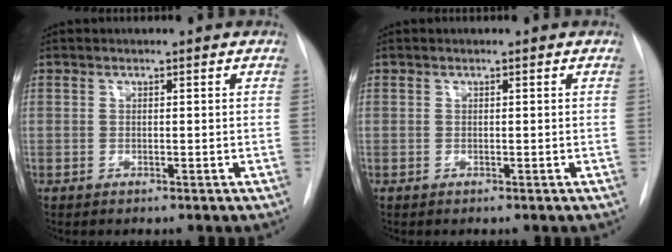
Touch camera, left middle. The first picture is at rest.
{"total": 0.0}